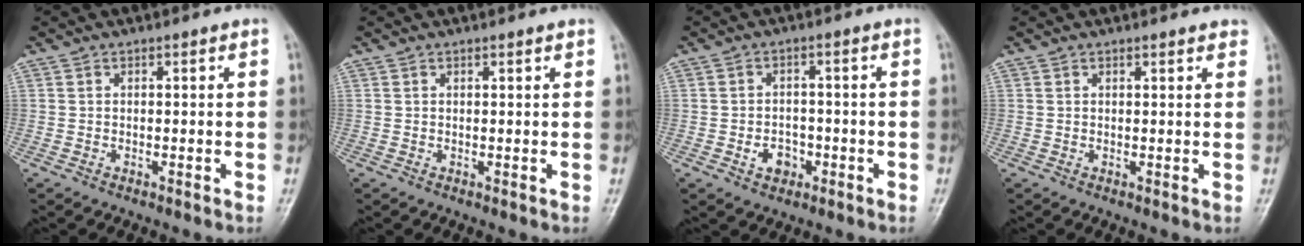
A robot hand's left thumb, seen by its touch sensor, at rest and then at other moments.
{"total": 0.7, "force": [0.5, 0.0, 0.4], "torque": [-0.008, 0.000, 0.008]}
{"total": 4.2, "force": [-1.7, 3.3, 2.1], "torque": [-0.015, 0.015, -0.024]}
{"total": 1.7, "force": [1.4, 0.4, 0.9], "torque": [-0.005, -0.001, 0.015]}